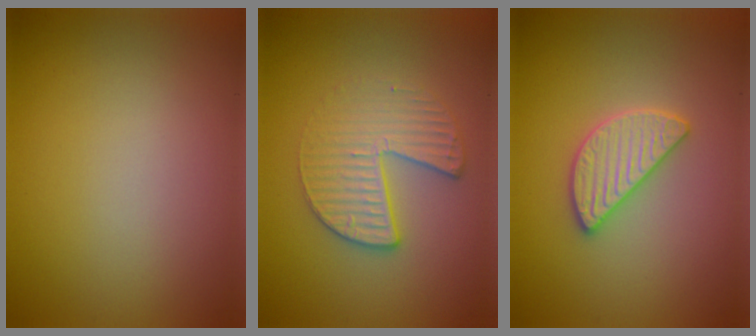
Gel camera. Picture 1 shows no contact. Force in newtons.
{"total": 3.3, "press": 3.0, "slide": 1.3}
{"total": 2.9, "press": 2.9, "slide": 0.3}